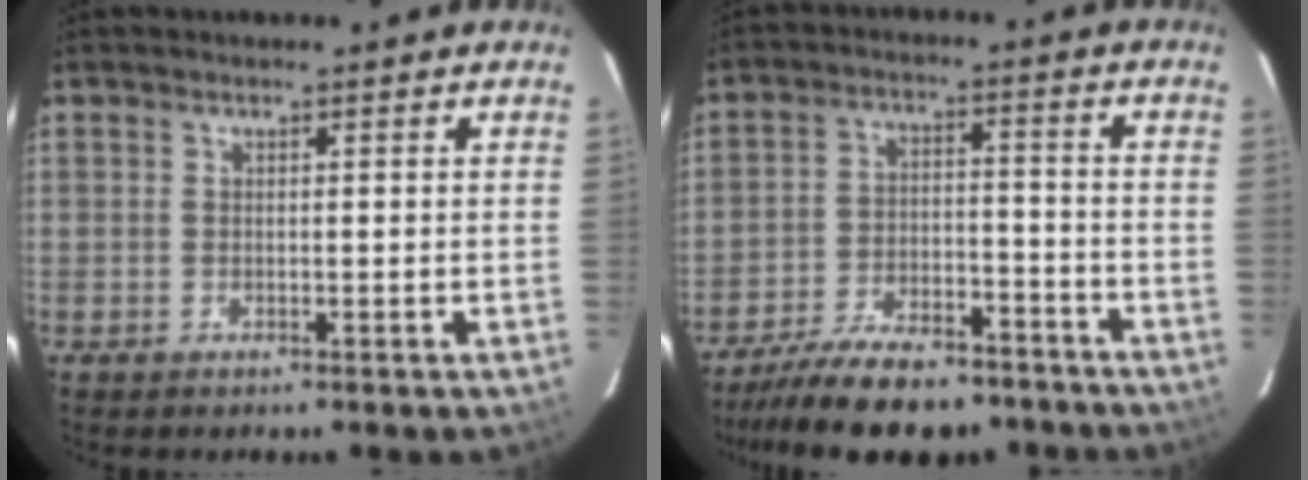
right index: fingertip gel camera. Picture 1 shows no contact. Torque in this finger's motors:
{"motor_torque": [1.41, -0.73, 0.60, 0.12]}